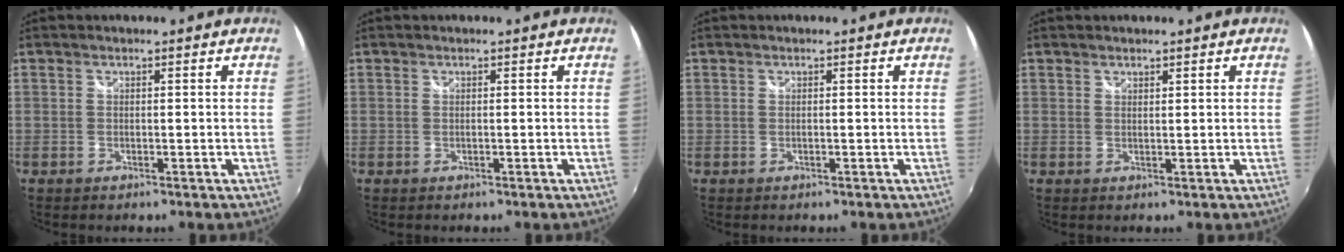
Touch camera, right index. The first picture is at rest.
{"total": 0.0}
{"total": 0.0}
{"total": 0.8, "force": [0.8, 0.3, 0.1], "torque": [-0.001, 0.001, 0.014]}